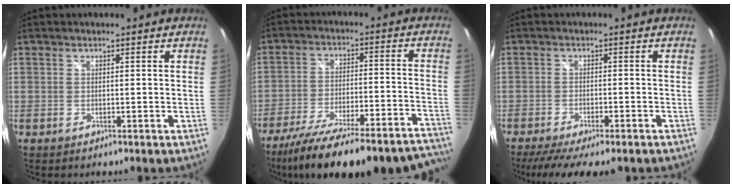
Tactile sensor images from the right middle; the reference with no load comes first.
{"total": 29.9, "force": [-26.1, 4.5, 13.8], "torque": [-0.219, -0.046, -0.369]}
{"total": 10.8, "force": [-8.6, 1.7, 6.2], "torque": [-0.128, -0.036, -0.132]}